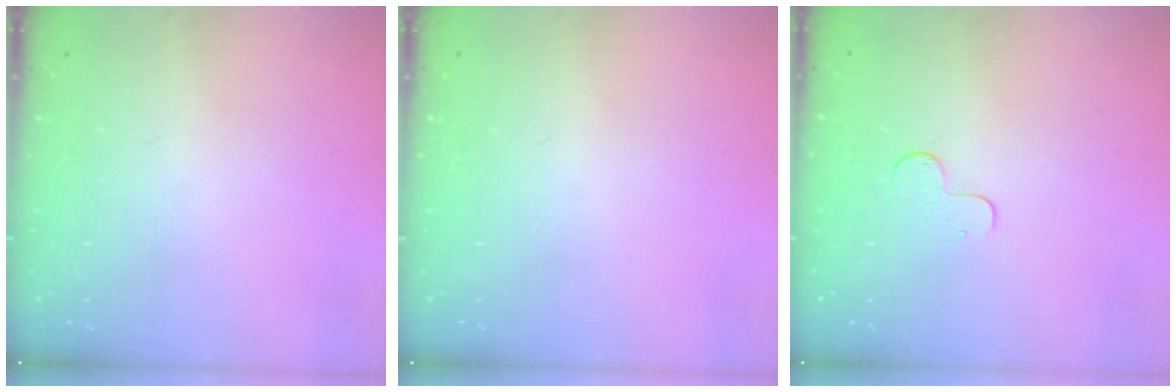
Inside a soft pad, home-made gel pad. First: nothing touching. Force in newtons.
{"total": 0.0}
{"total": 4.8, "press": 4.8, "slide": 0.5}